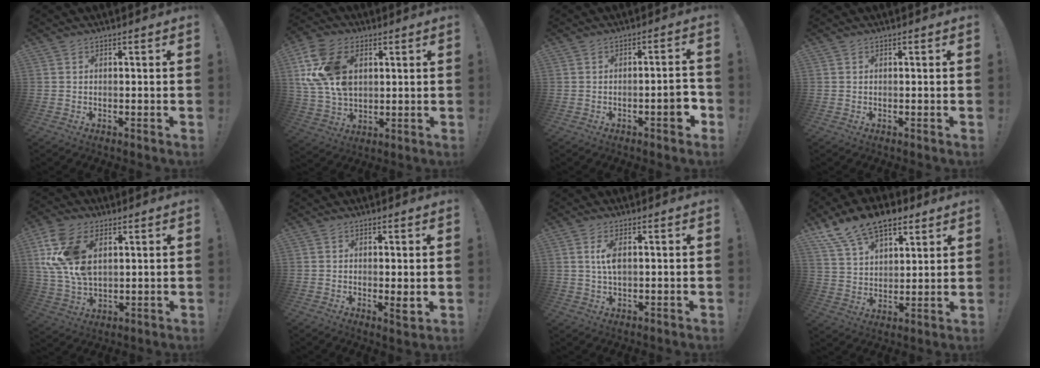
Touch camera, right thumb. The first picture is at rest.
{"total": 18.2, "force": [5.0, 12.7, 12.0], "torque": [-0.232, -0.011, 0.097]}
{"total": 6.8, "force": [-2.4, 1.9, 6.1], "torque": [-0.066, 0.005, -0.039]}
{"total": 0.0}
{"total": 17.0, "force": [5.5, 10.8, 11.8], "torque": [-0.251, -0.012, 0.104]}
{"total": 3.0, "force": [0.5, 0.5, 2.9], "torque": [-0.025, -0.015, 0.007]}
{"total": 4.5, "force": [1.0, 1.9, 4.0], "torque": [-0.079, -0.002, 0.013]}
{"total": 14.5, "force": [10.3, 7.6, 6.6], "torque": [-0.123, -0.063, 0.195]}